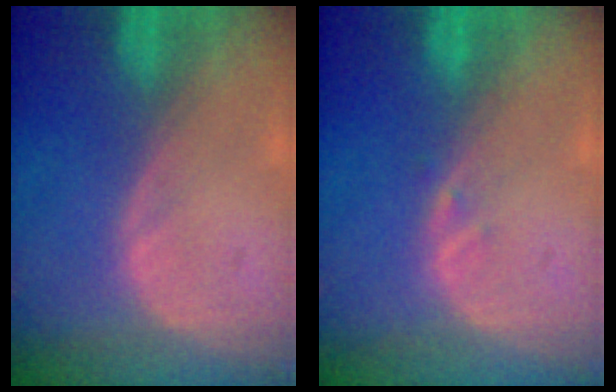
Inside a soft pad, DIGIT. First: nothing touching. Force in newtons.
{"total": 0.6, "press": 0.6, "slide": 0.1}